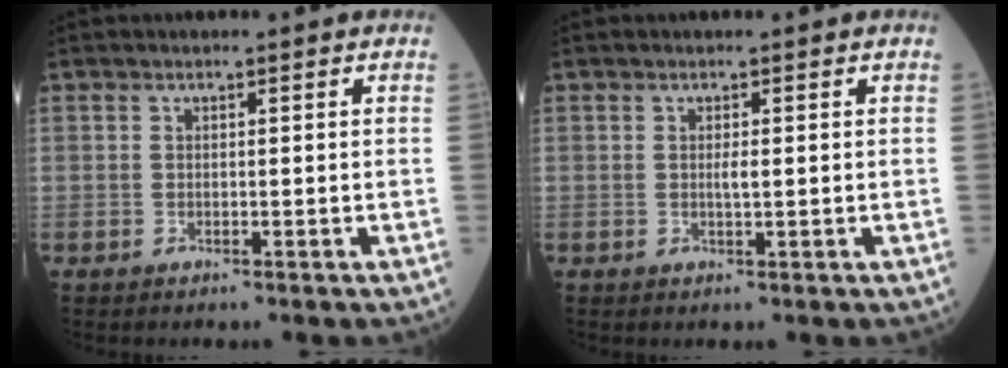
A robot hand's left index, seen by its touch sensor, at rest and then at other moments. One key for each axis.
{"total": 1.0, "fx": 0.2, "fy": 0.0, "fz": 1.0, "tx": -0.023, "ty": -0.002, "tz": 0.004}